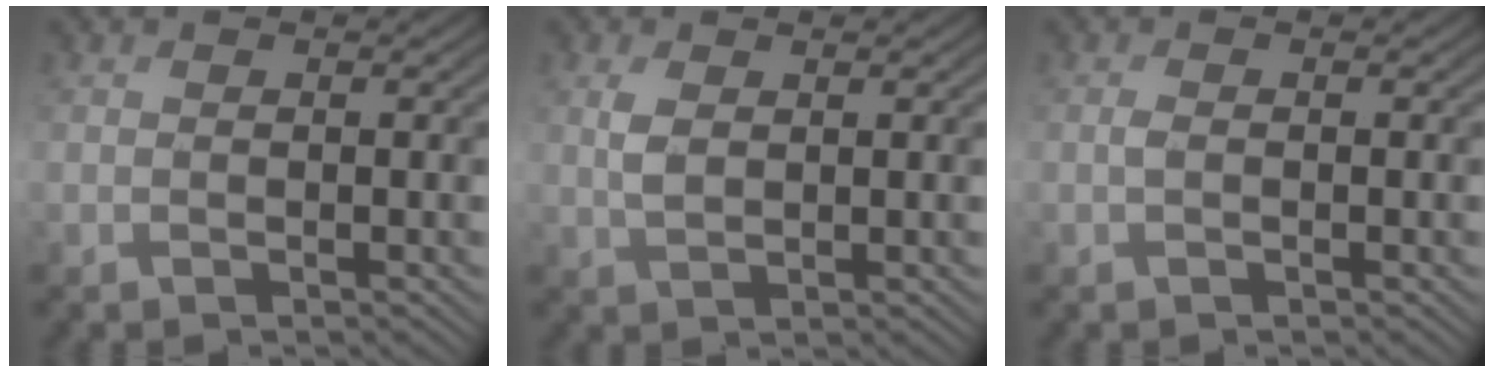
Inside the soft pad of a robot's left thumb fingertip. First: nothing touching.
{"total": 2.1, "force": [1.3, 0.6, 1.5], "torque": [-0.037, 0.005, 0.028]}
{"total": 0.7, "force": [0.3, 0.0, 0.6], "torque": [-0.016, 0.007, 0.005]}